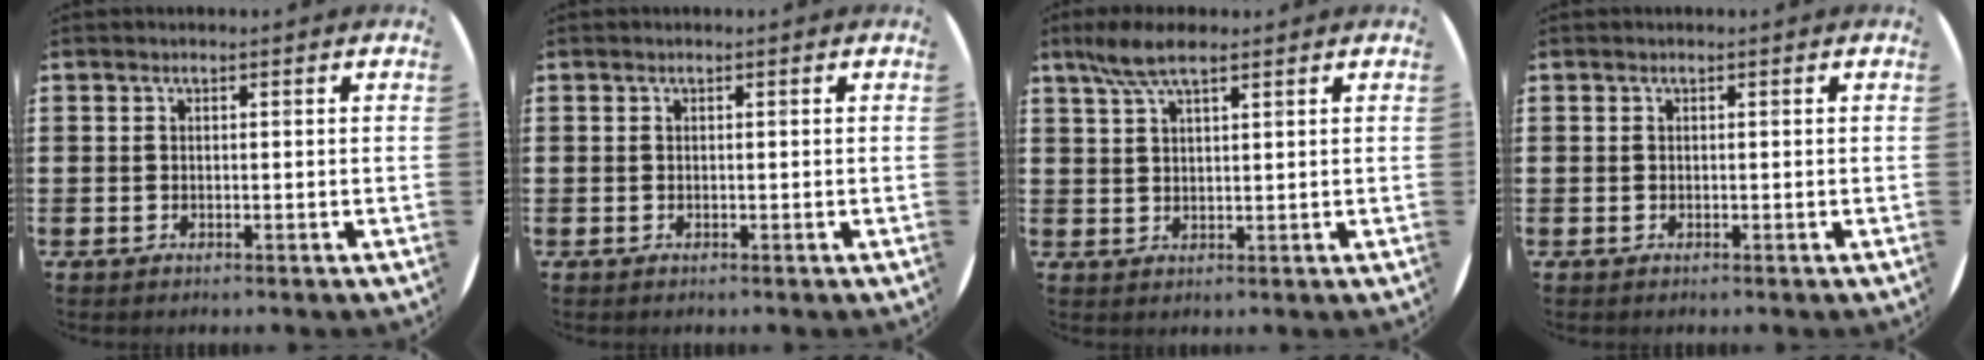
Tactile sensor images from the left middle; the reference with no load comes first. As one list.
[{"total": 0.0}, {"total": 5.2, "force": [3.7, 1.4, 3.4], "torque": [-0.076, 0.003, 0.067]}, {"total": 0.0}]